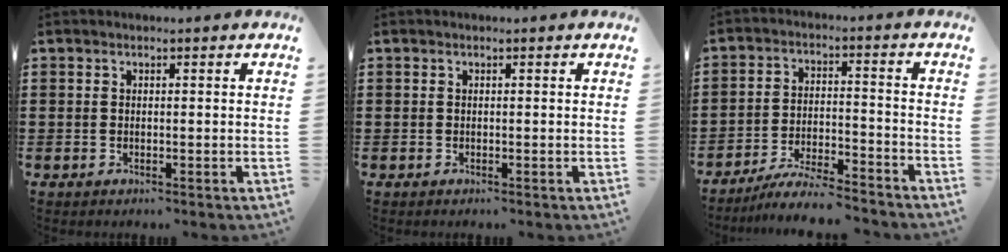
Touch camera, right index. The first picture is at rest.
{"total": 0.0}
{"total": 6.1, "force": [-5.9, 0.0, 1.8], "torque": [-0.042, -0.004, -0.115]}